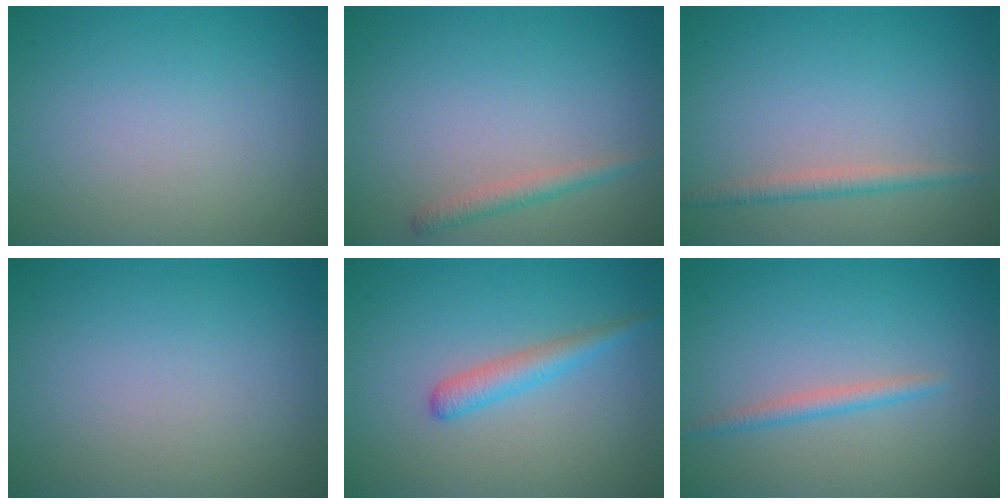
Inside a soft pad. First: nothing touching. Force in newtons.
{"total": 1.4, "press": 1.4, "slide": 0.1}
{"total": 1.7, "press": 1.7, "slide": 0.1}
{"total": 0.0}
{"total": 2.2, "press": 2.2, "slide": 0.0}
{"total": 1.6, "press": 1.6, "slide": 0.0}